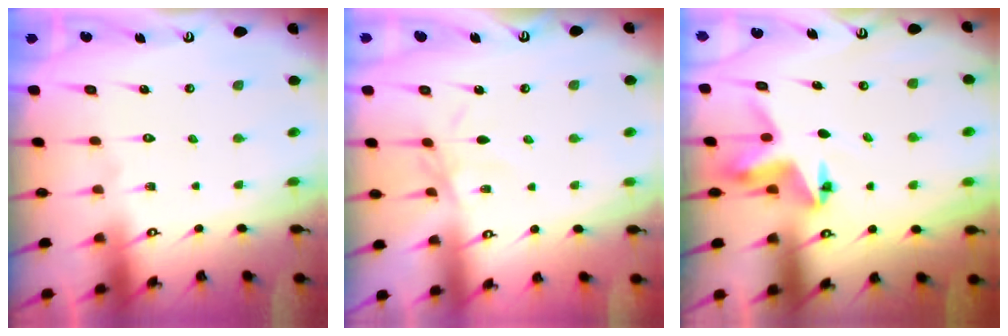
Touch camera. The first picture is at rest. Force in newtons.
{"total": 3.7, "press": 3.7, "slide": 0.5}
{"total": 4.3, "press": 4.3, "slide": 0.1}